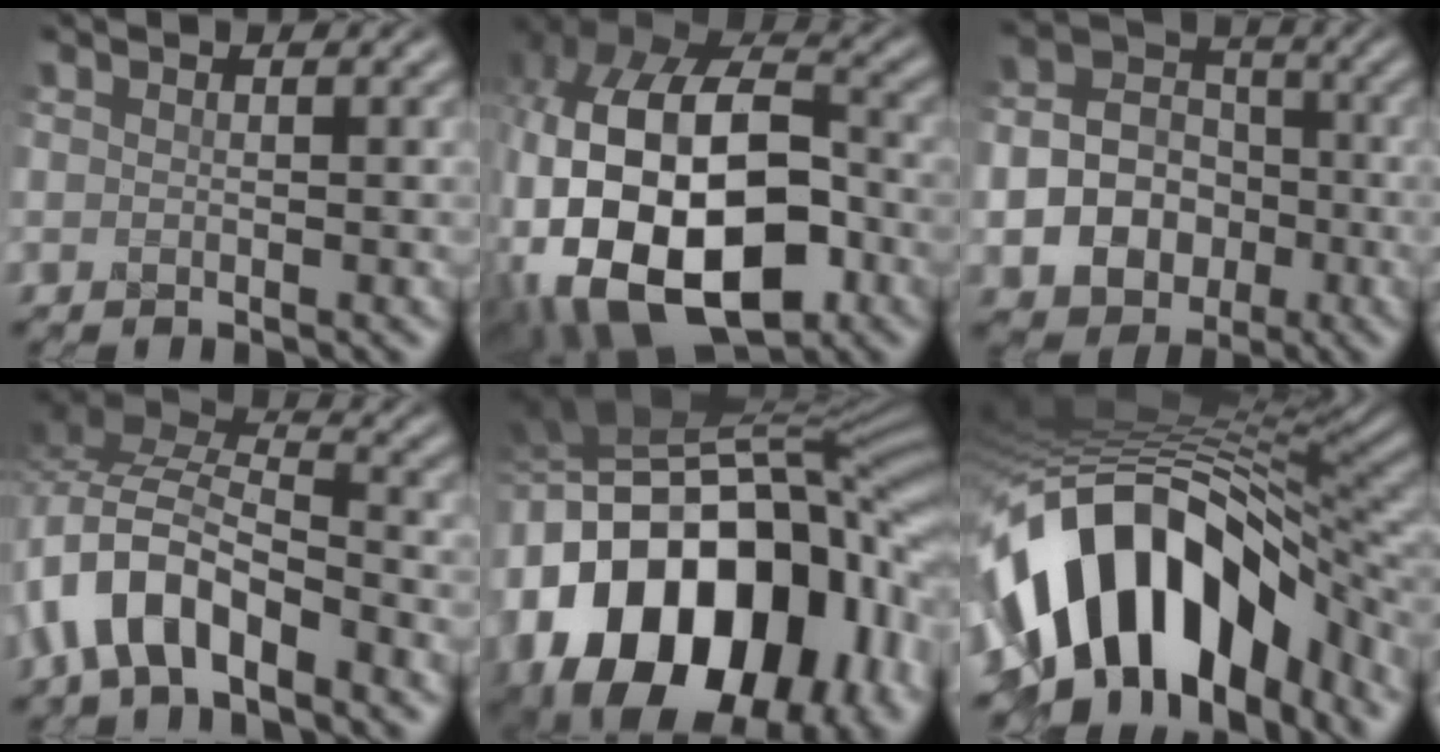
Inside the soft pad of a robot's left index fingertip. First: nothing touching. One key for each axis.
{"total": 18.3, "fx": -4.1, "fy": 12.2, "fz": 13.1, "tx": -0.250, "ty": -0.017, "tz": -0.050}
{"total": 7.4, "fx": -1.9, "fy": 6.1, "fz": 3.7, "tx": -0.054, "ty": -0.011, "tz": -0.043}
{"total": 7.4, "fx": -4.2, "fy": 3.3, "fz": 5.1, "tx": -0.088, "ty": 0.009, "tz": -0.087}
{"total": 19.8, "fx": -4.2, "fy": 13.7, "fz": 13.7, "tx": -0.263, "ty": -0.016, "tz": -0.054}
{"total": 14.2, "fx": -5.4, "fy": 8.2, "fz": 10.3, "tx": -0.167, "ty": 0.014, "tz": -0.092}